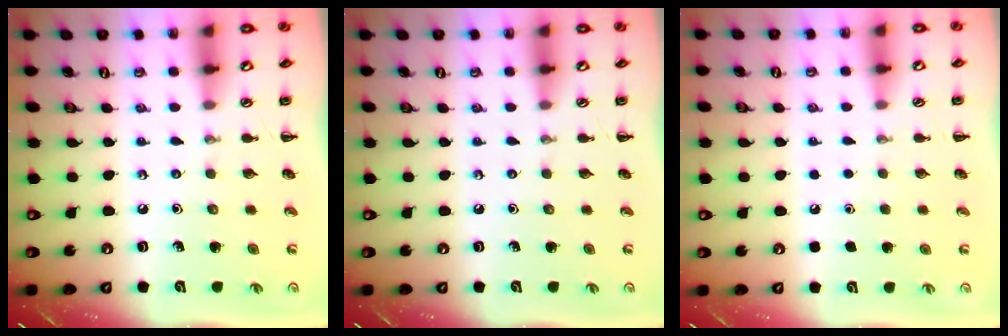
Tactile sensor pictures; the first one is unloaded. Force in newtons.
{"total": 0.0}
{"total": 1.7, "press": 1.7, "slide": 0.1}